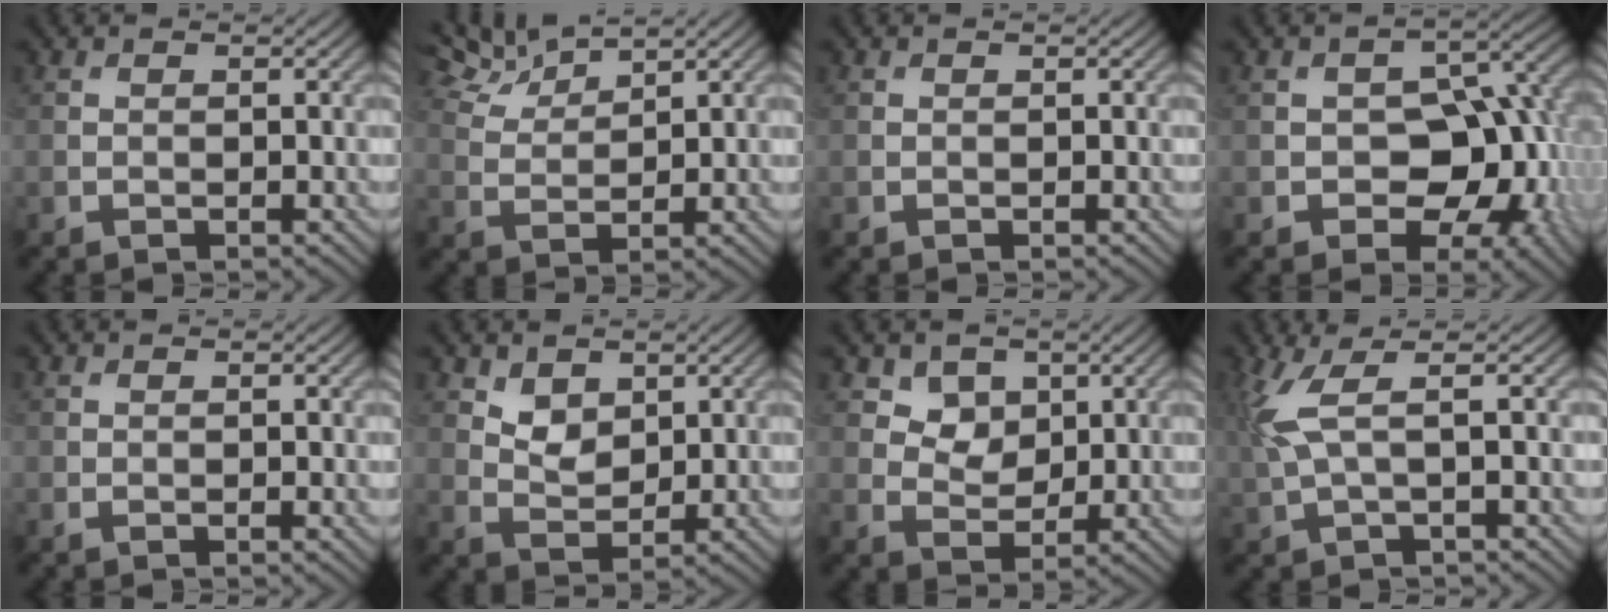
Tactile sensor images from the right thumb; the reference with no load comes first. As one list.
[{"total": 5.1, "force": [4.5, 0.9, 2.2], "torque": [-0.059, 0.009, 0.091]}, {"total": 0.0}, {"total": 10.3, "force": [-2.5, 6.7, 7.4], "torque": [-0.088, -0.010, -0.046]}, {"total": 0.7, "force": [0.0, 0.2, 0.7], "torque": [-0.010, -0.003, 0.001]}, {"total": 3.5, "force": [2.1, 2.2, 1.7], "torque": [-0.039, -0.010, 0.040]}, {"total": 4.3, "force": [2.3, 3.2, 1.6], "torque": [-0.040, -0.026, 0.047]}, {"total": 5.4, "force": [1.4, 1.4, 5.1], "torque": [-0.123, 0.011, 0.027]}]